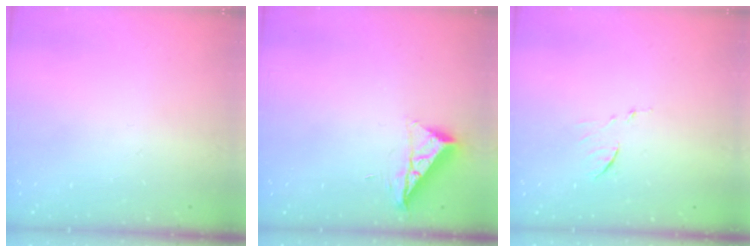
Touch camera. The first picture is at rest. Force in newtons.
{"total": 7.7, "press": 7.7, "slide": 0.3}
{"total": 6.2, "press": 6.2, "slide": 0.2}